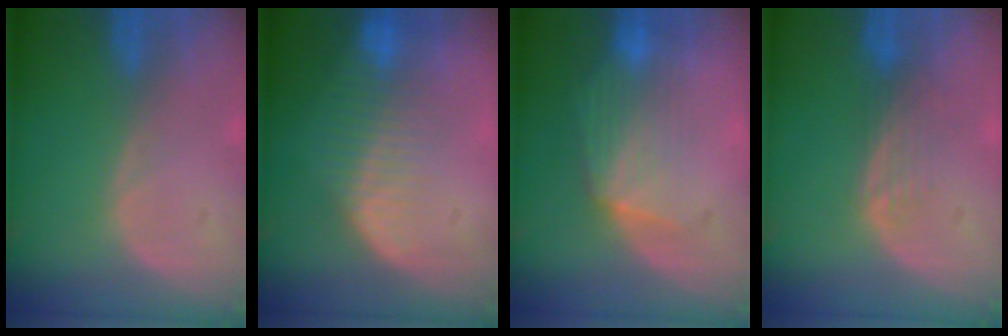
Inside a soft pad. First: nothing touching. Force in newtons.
{"total": 8.3, "press": 7.1, "slide": 4.3}
{"total": 7.4, "press": 6.9, "slide": 2.5}
{"total": 3.3, "press": 2.8, "slide": 1.8}